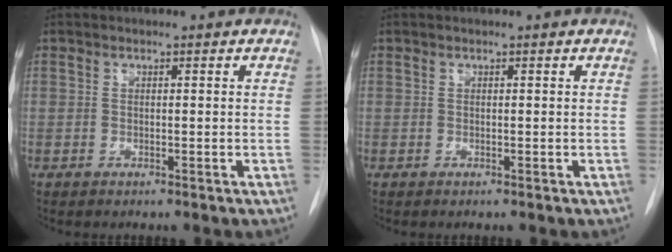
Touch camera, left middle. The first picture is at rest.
{"total": 0.0}